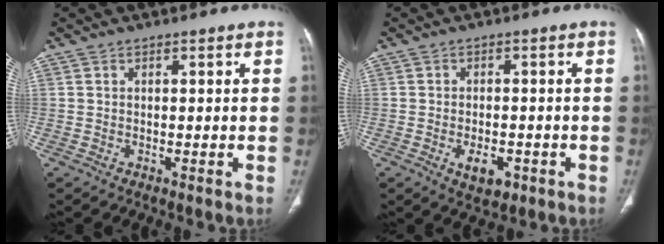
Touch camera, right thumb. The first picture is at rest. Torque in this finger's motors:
{"motor_torque": [0.68, 0.94, 0.28, -0.44, 0.06]}